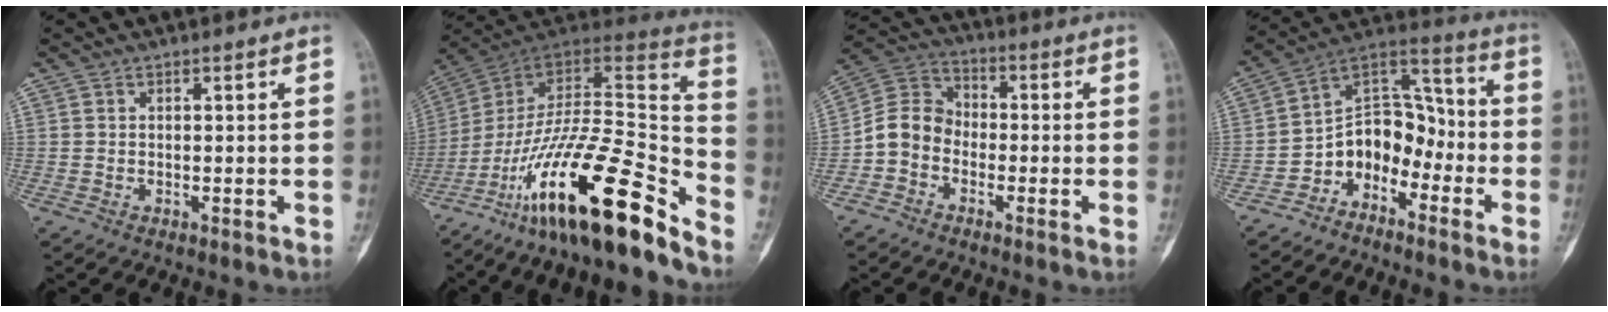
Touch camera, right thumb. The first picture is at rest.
{"total": 27.8, "force": [-18.7, 6.2, 19.6], "torque": [-0.290, 0.088, -0.312]}
{"total": 7.9, "force": [-2.5, 6.5, 3.7], "torque": [-0.056, 0.038, -0.063]}
{"total": 11.1, "force": [-5.2, 8.0, 5.5], "torque": [-0.048, 0.097, -0.108]}